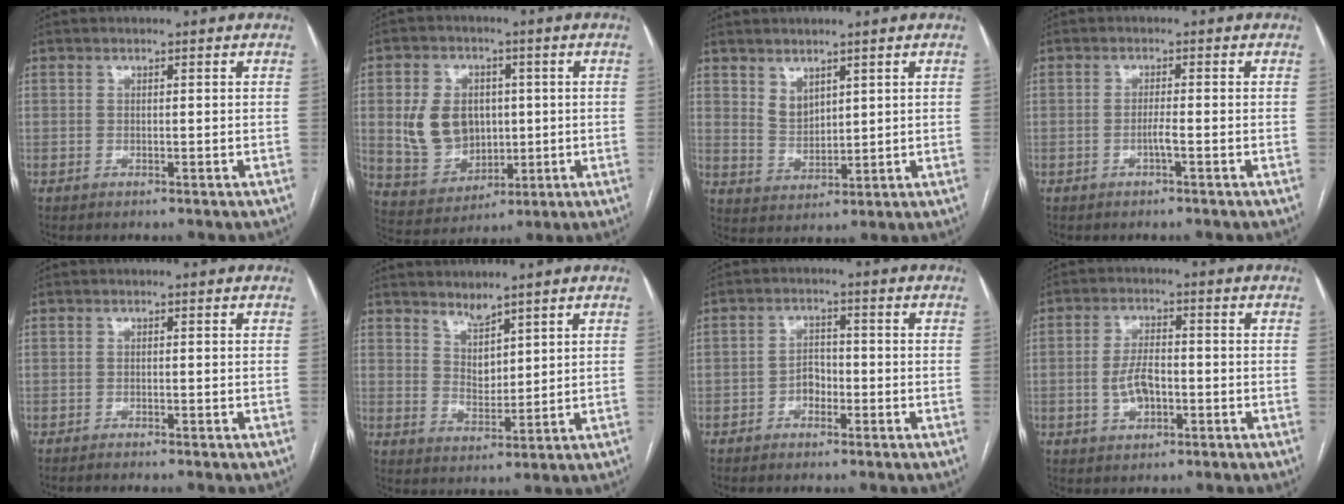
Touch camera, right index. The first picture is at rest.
{"total": 10.5, "force": [1.1, 8.2, 6.5], "torque": [-0.145, 0.017, 0.040]}
{"total": 3.9, "force": [2.7, 2.2, 1.8], "torque": [-0.038, -0.006, 0.066]}
{"total": 1.5, "force": [-0.7, -0.2, 1.3], "torque": [-0.026, 0.000, -0.015]}
{"total": 1.2, "force": [-1.1, -0.3, 0.4], "torque": [-0.010, -0.003, -0.015]}
{"total": 4.0, "force": [3.4, 1.5, 1.5], "torque": [-0.027, -0.011, 0.070]}
{"total": 2.9, "force": [-1.4, 2.0, 1.7], "torque": [-0.025, 0.007, -0.027]}
{"total": 5.2, "force": [-1.2, 2.7, 4.4], "torque": [-0.088, 0.006, -0.020]}